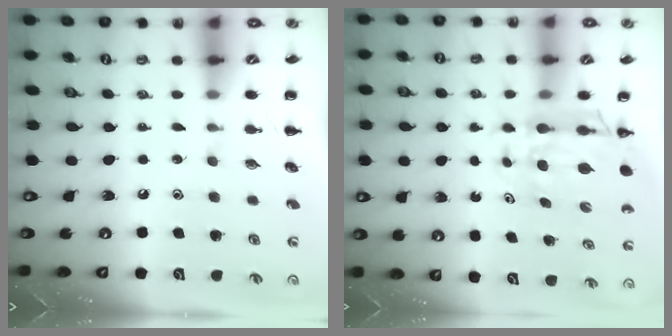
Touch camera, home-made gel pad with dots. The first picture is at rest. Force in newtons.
{"total": 8.2, "press": 7.7, "slide": 2.9}